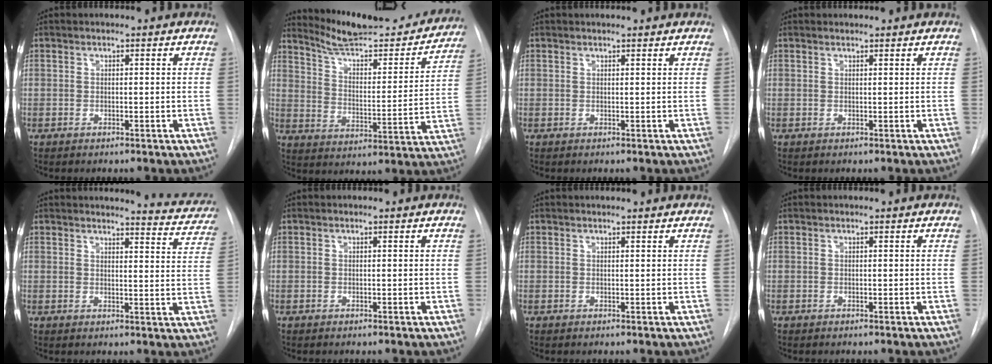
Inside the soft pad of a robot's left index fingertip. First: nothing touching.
{"total": 22.7, "force": [20.9, 3.9, 8.1], "torque": [-0.112, -0.036, 0.284]}
{"total": 3.1, "force": [3.0, 0.1, 0.7], "torque": [-0.010, 0.016, 0.033]}
{"total": 1.1, "force": [1.1, 0.0, 0.0], "torque": [-0.009, 0.011, 0.020]}
{"total": 9.7, "force": [9.5, 1.2, 1.6], "torque": [-0.002, -0.043, 0.086]}
{"total": 0.0}
{"total": 2.5, "force": [2.4, 0.1, 0.6], "torque": [-0.008, 0.016, 0.028]}
{"total": 0.0}